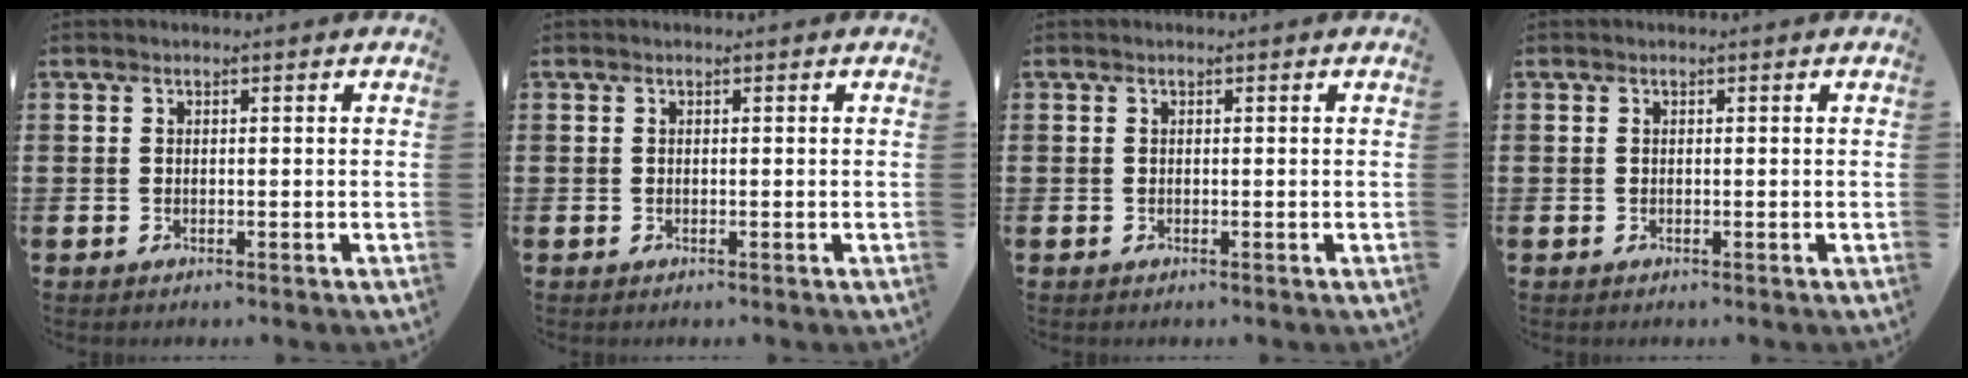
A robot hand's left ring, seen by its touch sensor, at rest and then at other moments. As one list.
[{"total": 0.0}, {"total": 0.0}, {"total": 0.0}]